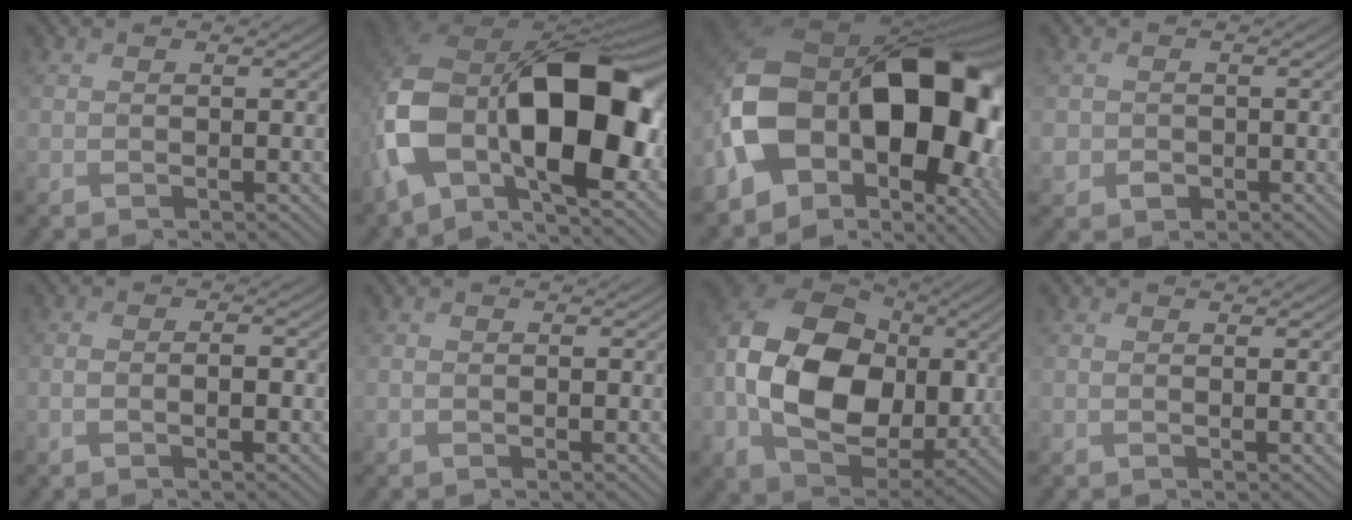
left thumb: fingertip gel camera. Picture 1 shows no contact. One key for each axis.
{"total": 18.2, "fx": -3.5, "fy": 10.4, "fz": 14.6, "tx": -0.283, "ty": -0.030, "tz": -0.046}
{"total": 20.5, "fx": -2.9, "fy": 13.9, "fz": 14.7, "tx": -0.309, "ty": -0.023, "tz": -0.033}
{"total": 2.3, "fx": -0.6, "fy": 2.1, "fz": 0.6, "tx": -0.017, "ty": -0.010, "tz": -0.013}
{"total": 2.3, "fx": -0.9, "fy": 1.0, "fz": 1.9, "tx": -0.031, "ty": 0.005, "tz": -0.020}
{"total": 0.9, "fx": -0.3, "fy": 0.5, "fz": 0.6, "tx": -0.010, "ty": 0.000, "tz": -0.004}
{"total": 17.4, "fx": -0.3, "fy": 12.5, "fz": 12.1, "tx": -0.276, "ty": -0.005, "tz": -0.007}
{"total": 0.8, "fx": 0.0, "fy": 0.1, "fz": 0.8, "tx": -0.013, "ty": -0.002, "tz": -0.001}